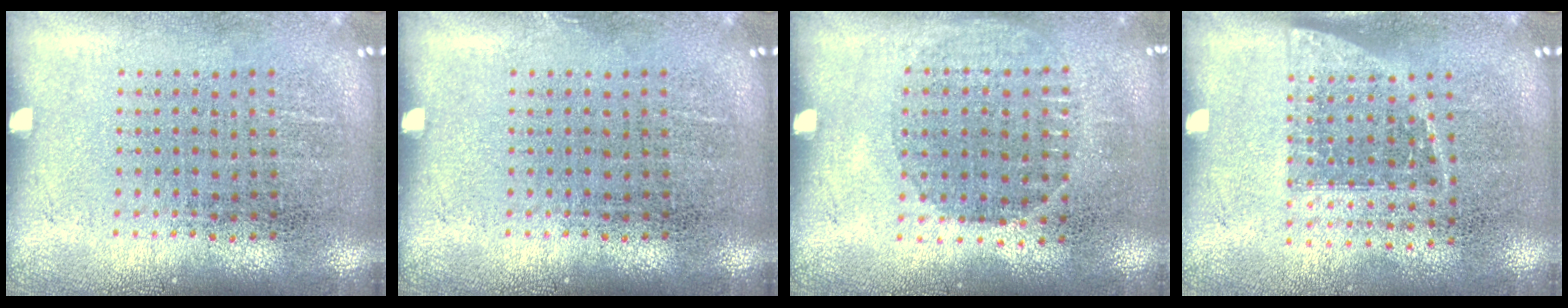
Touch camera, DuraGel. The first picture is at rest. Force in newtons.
{"total": 0.0}
{"total": 0.9, "press": 0.8, "slide": 0.4}
{"total": 1.2, "press": 0.9, "slide": 0.7}